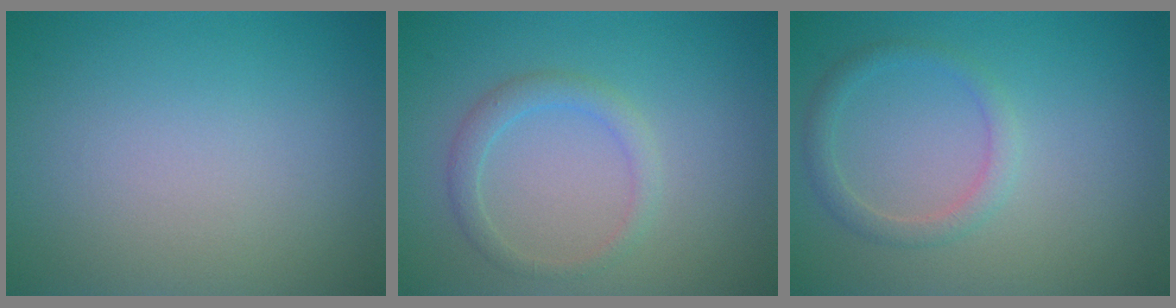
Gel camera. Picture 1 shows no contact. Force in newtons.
{"total": 1.9, "press": 1.9, "slide": 0.1}
{"total": 1.8, "press": 1.8, "slide": 0.0}